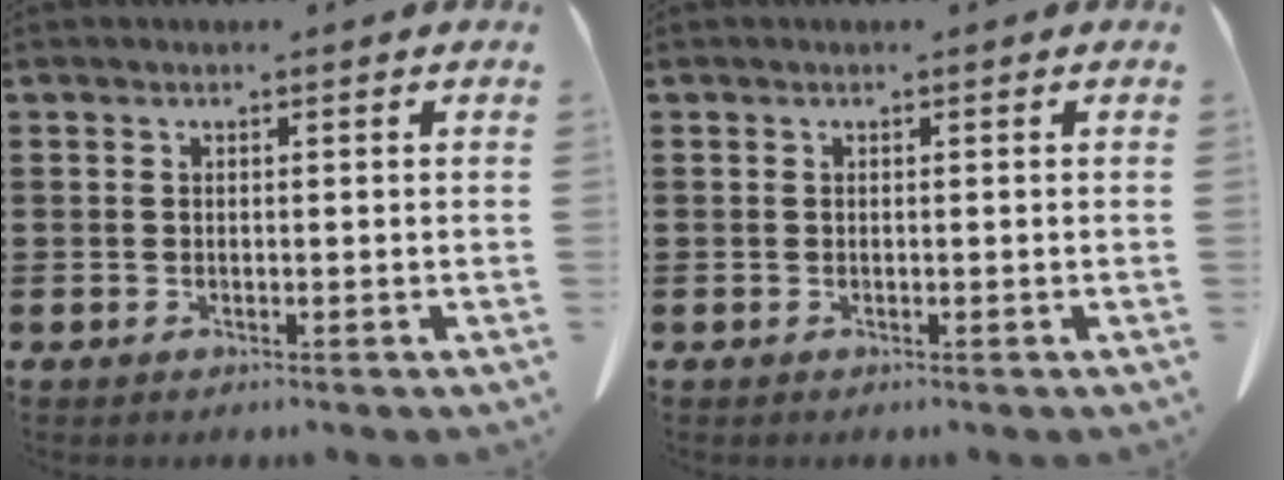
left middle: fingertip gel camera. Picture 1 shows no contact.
{"total": 0.0}